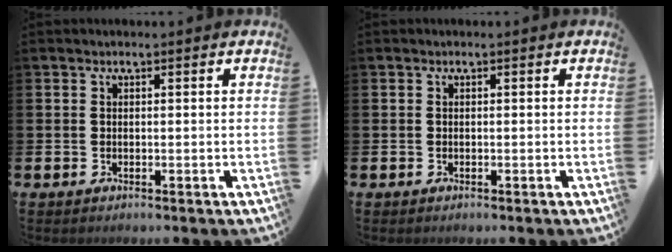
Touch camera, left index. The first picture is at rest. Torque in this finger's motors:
{"motor_torque": [0.00, 0.00, 0.00, 0.02]}